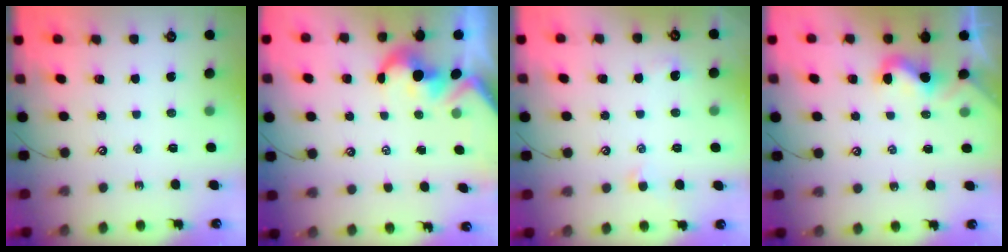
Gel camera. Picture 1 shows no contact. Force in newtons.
{"total": 1.7, "press": 1.4, "slide": 0.9}
{"total": 0.7, "press": 0.3, "slide": 0.6}
{"total": 2.2, "press": 2.2, "slide": 0.4}